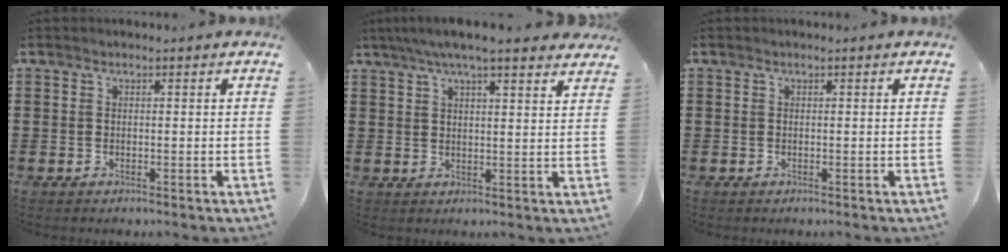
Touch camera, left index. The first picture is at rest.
{"total": 5.9, "force": [4.9, 0.3, 3.3], "torque": [-0.075, -0.006, 0.086]}
{"total": 0.0}